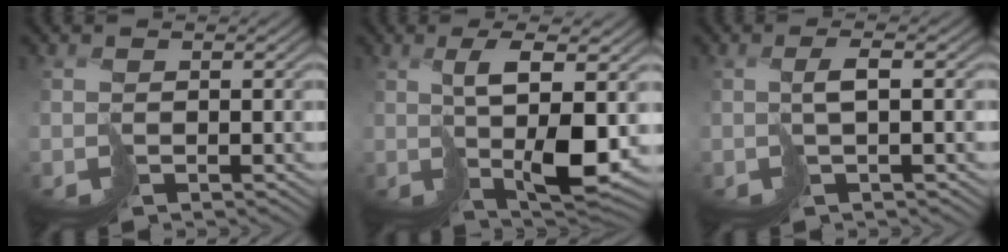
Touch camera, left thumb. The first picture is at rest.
{"total": 6.8, "force": [1.6, 1.2, 6.5], "torque": [-0.116, -0.002, 0.041]}
{"total": 1.5, "force": [0.6, -0.7, 1.2], "torque": [-0.021, 0.014, 0.012]}